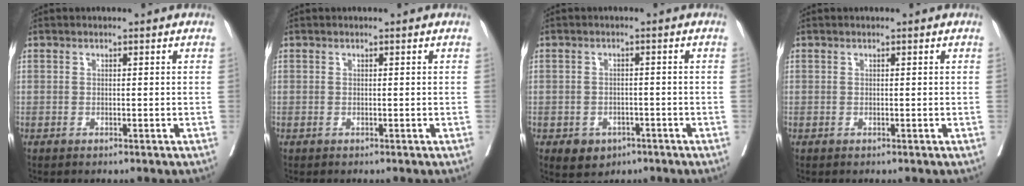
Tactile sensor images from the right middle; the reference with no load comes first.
{"total": 0.0}
{"total": 4.1, "force": [-2.3, 3.1, 1.5], "torque": [-0.025, 0.001, -0.026]}
{"total": 0.0}